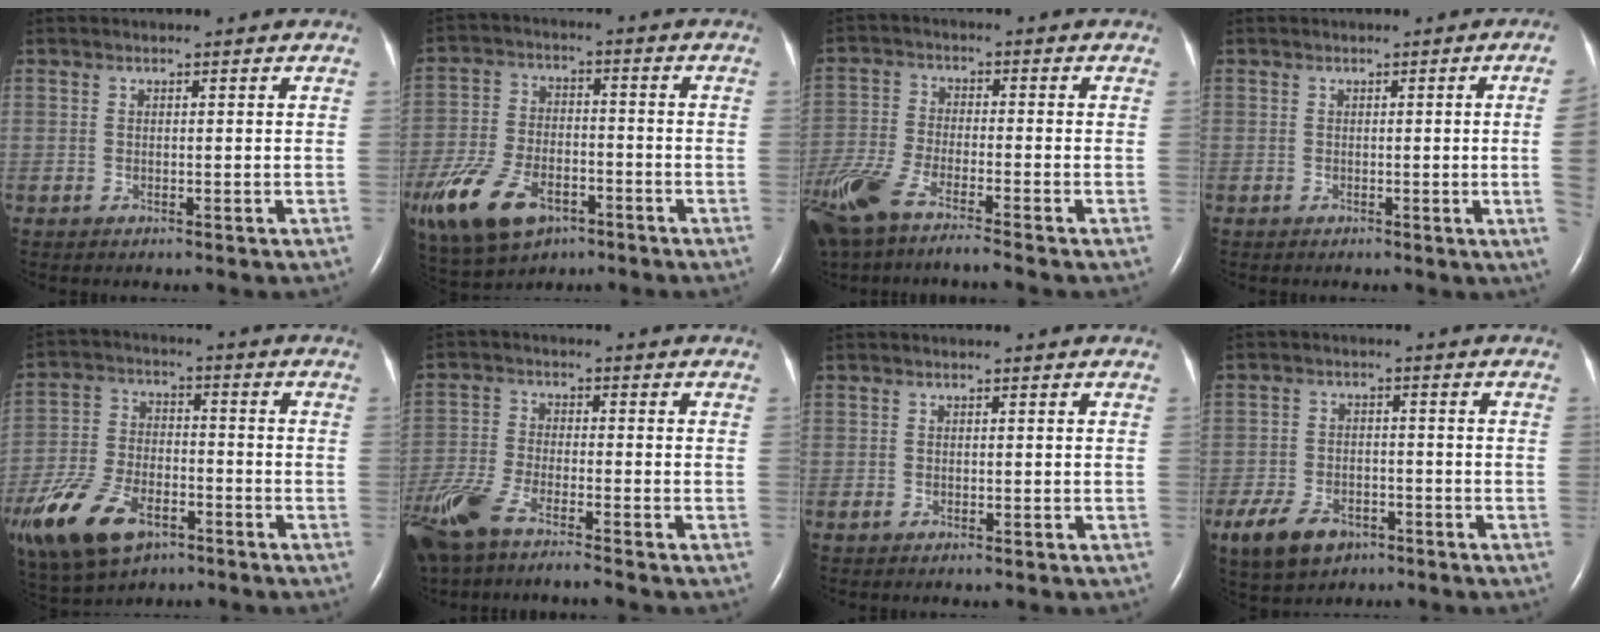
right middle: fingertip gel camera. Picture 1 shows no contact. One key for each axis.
{"total": 17.3, "fx": -9.5, "fy": 9.4, "fz": 11.0, "tx": -0.270, "ty": -0.015, "tz": -0.164}
{"total": 10.8, "fx": -8.1, "fy": 1.7, "fz": 6.9, "tx": -0.153, "ty": -0.024, "tz": -0.159}
{"total": 4.0, "fx": -0.2, "fy": -1.6, "fz": 3.6, "tx": -0.044, "ty": -0.008, "tz": -0.002}
{"total": 17.5, "fx": -10.0, "fy": 8.9, "fz": 11.2, "tx": -0.273, "ty": -0.017, "tz": -0.180}
{"total": 10.6, "fx": -8.2, "fy": 2.2, "fz": 6.4, "tx": -0.142, "ty": -0.022, "tz": -0.160}
{"total": 0.6, "fx": -0.4, "fy": 0.2, "fz": 0.4, "tx": -0.011, "ty": -0.001, "tz": -0.005}
{"total": 8.5, "fx": -5.1, "fy": 5.0, "fz": 4.5, "tx": -0.091, "ty": -0.004, "tz": -0.083}